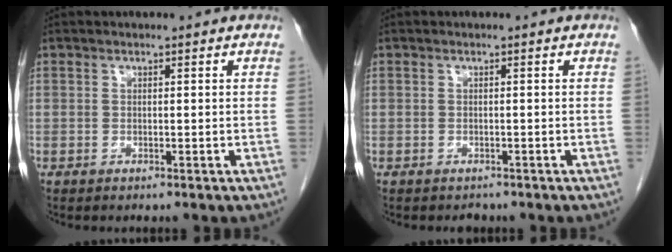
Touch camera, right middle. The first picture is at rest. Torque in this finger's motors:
{"motor_torque": [-0.05, 0.06, -0.04, -0.01]}